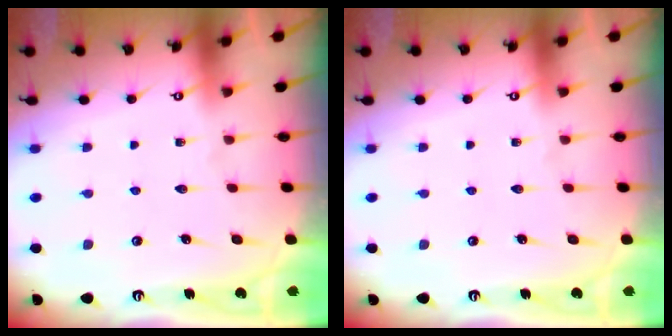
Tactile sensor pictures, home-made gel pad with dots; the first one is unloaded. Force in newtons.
{"total": 0.0}